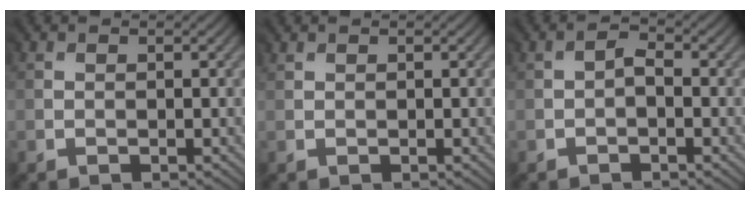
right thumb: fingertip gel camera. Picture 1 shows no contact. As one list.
[{"total": 0.9, "force": [0.8, 0.3, 0.2], "torque": [-0.007, 0.006, 0.019]}, {"total": 1.2, "force": [-0.9, 0.5, 0.5], "torque": [-0.005, 0.001, -0.015]}]